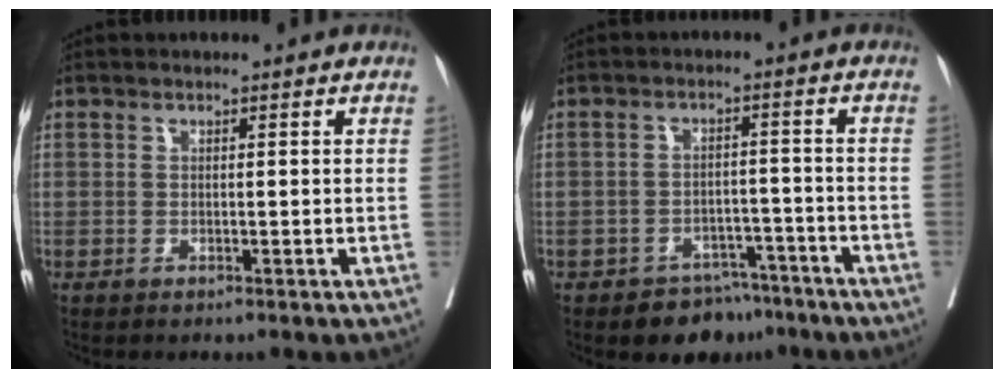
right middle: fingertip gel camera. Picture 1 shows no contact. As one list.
[{"total": 6.1, "force": [-4.8, 3.6, 1.0], "torque": [0.004, 0.014, -0.068]}]